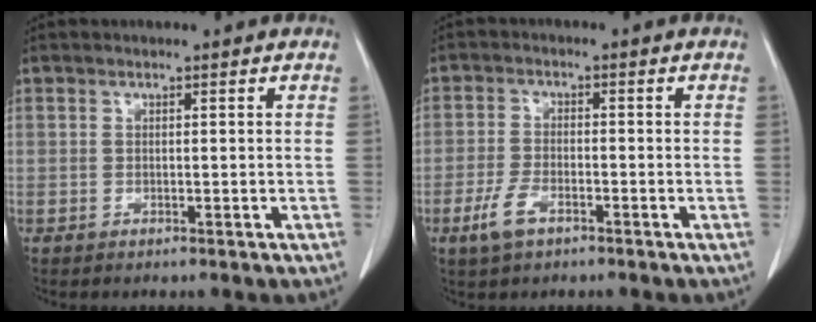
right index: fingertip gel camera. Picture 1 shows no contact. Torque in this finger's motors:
{"motor_torque": [0.26, -0.39, 0.11, 0.04]}